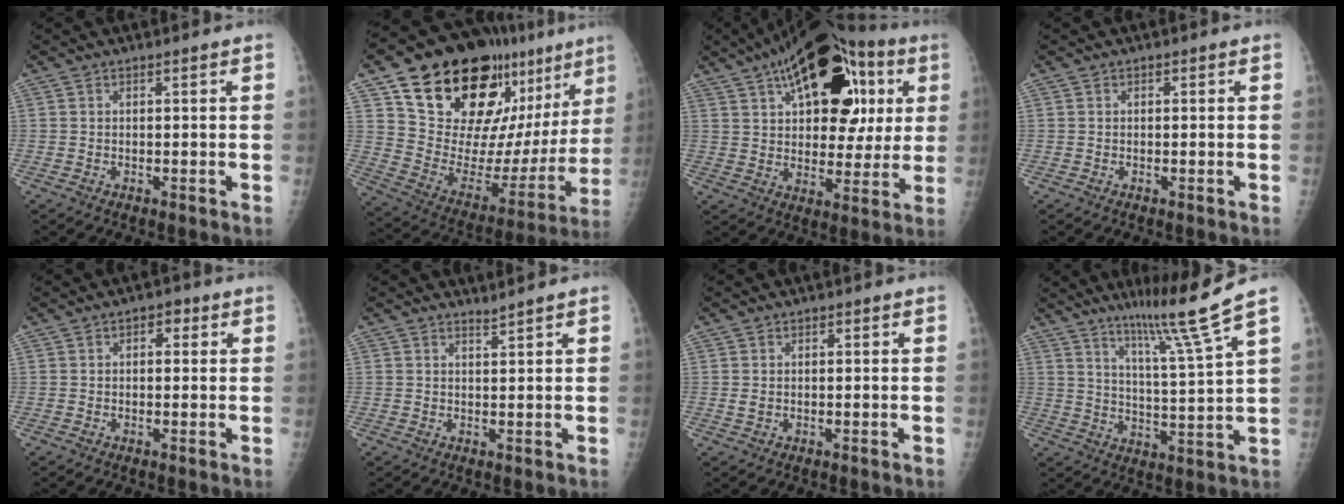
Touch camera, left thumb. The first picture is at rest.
{"total": 29.2, "force": [18.6, 13.0, 18.3], "torque": [-0.239, -0.071, 0.292]}
{"total": 25.2, "force": [9.5, 13.0, 19.4], "torque": [-0.259, 0.019, 0.138]}
{"total": 0.0}
{"total": 2.8, "force": [0.9, 1.9, 1.9], "torque": [-0.008, 0.003, 0.008]}
{"total": 1.3, "force": [1.2, -0.5, 0.1], "torque": [-0.002, -0.018, 0.022]}
{"total": 1.6, "force": [0.2, 1.2, 0.9], "torque": [-0.013, -0.001, 0.007]}
{"total": 11.5, "force": [8.3, -2.2, 7.7], "torque": [-0.123, -0.071, 0.144]}